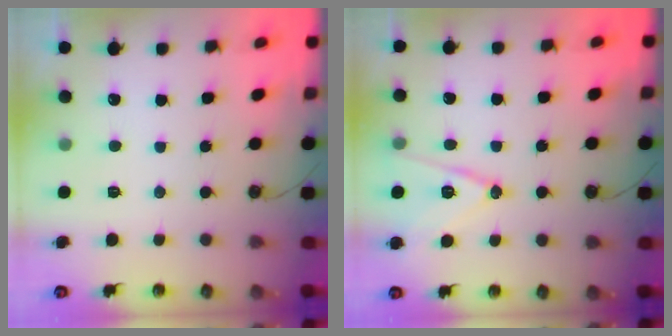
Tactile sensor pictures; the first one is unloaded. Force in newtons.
{"total": 12.1, "press": 11.6, "slide": 3.4}